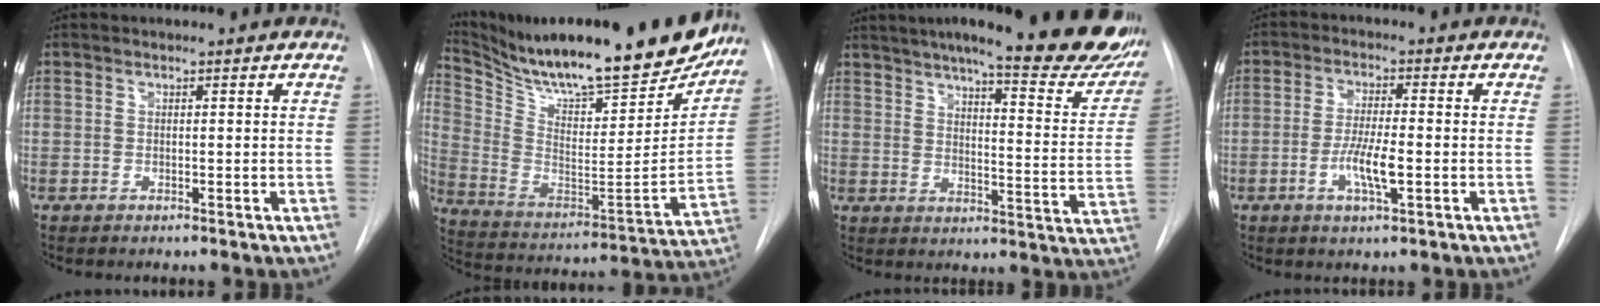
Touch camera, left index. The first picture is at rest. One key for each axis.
{"total": 28.5, "fx": 24.2, "fy": 5.5, "fz": 14.0, "tx": -0.237, "ty": -0.056, "tz": 0.355}
{"total": 26.9, "fx": 21.7, "fy": 4.4, "fz": 15.3, "tx": -0.213, "ty": -0.047, "tz": 0.260}
{"total": 5.9, "fx": -2.0, "fy": 0.9, "fz": 5.5, "tx": -0.108, "ty": -0.009, "tz": -0.037}